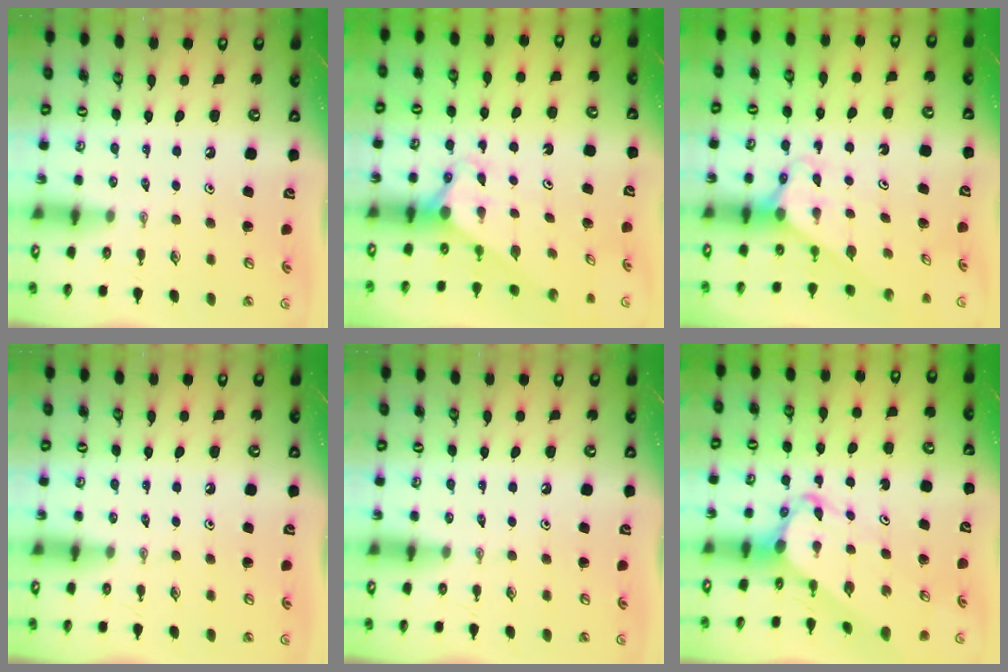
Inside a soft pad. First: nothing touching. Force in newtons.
{"total": 3.0, "press": 3.0, "slide": 0.0}
{"total": 2.6, "press": 2.6, "slide": 0.1}
{"total": 0.0}
{"total": 0.0}
{"total": 5.5, "press": 5.5, "slide": 0.3}